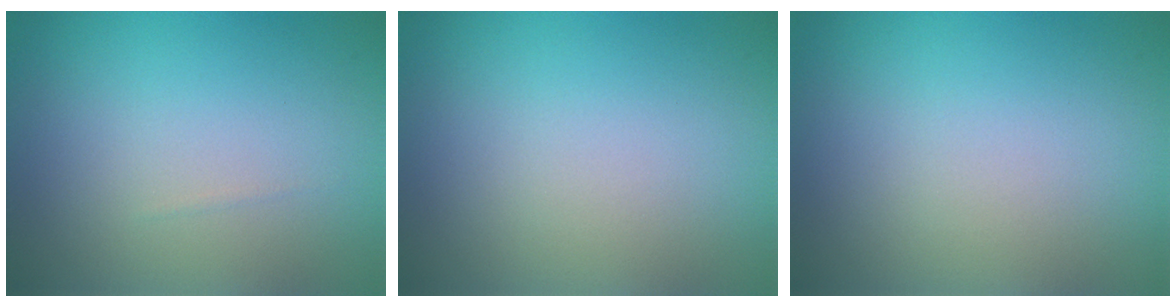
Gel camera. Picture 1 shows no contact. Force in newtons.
{"total": 0.0}
{"total": 0.0}